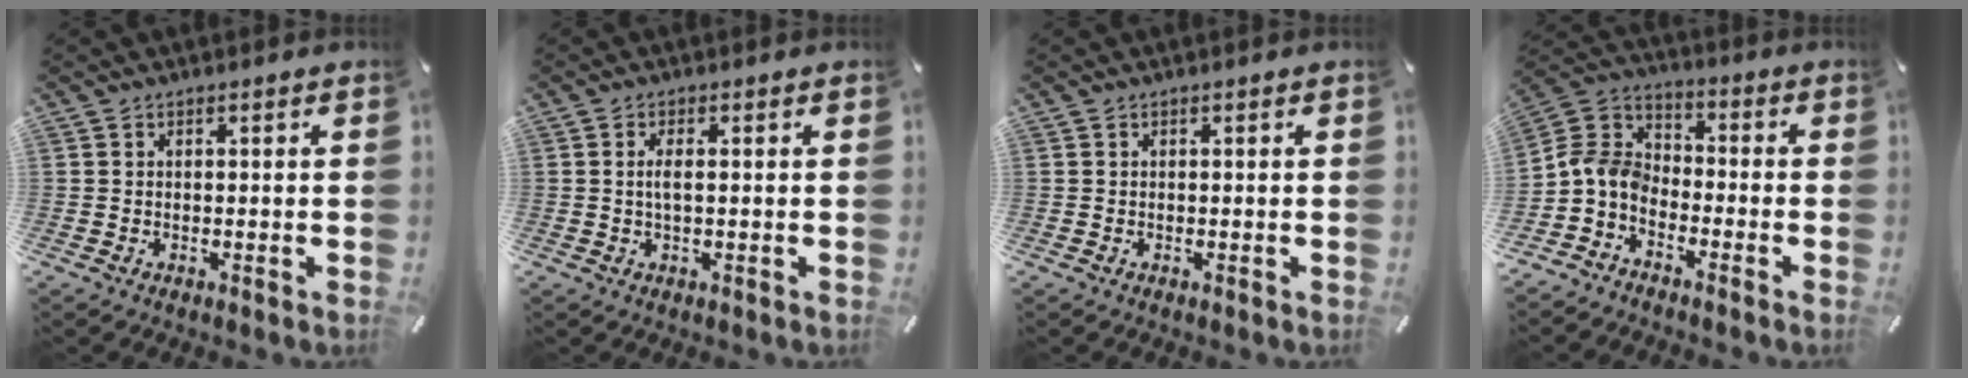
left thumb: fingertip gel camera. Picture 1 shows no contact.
{"total": 2.6, "force": [0.1, 0.8, 2.4], "torque": [-0.048, -0.001, 0.001]}
{"total": 0.0}
{"total": 7.2, "force": [-4.0, 5.1, 3.1], "torque": [-0.091, 0.008, -0.085]}